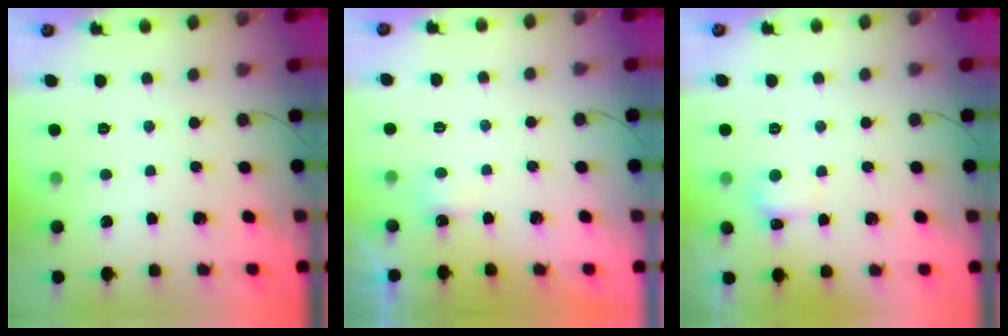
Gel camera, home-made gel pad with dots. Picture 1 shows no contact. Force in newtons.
{"total": 2.4, "press": 2.3, "slide": 0.5}
{"total": 4.1, "press": 4.0, "slide": 1.0}